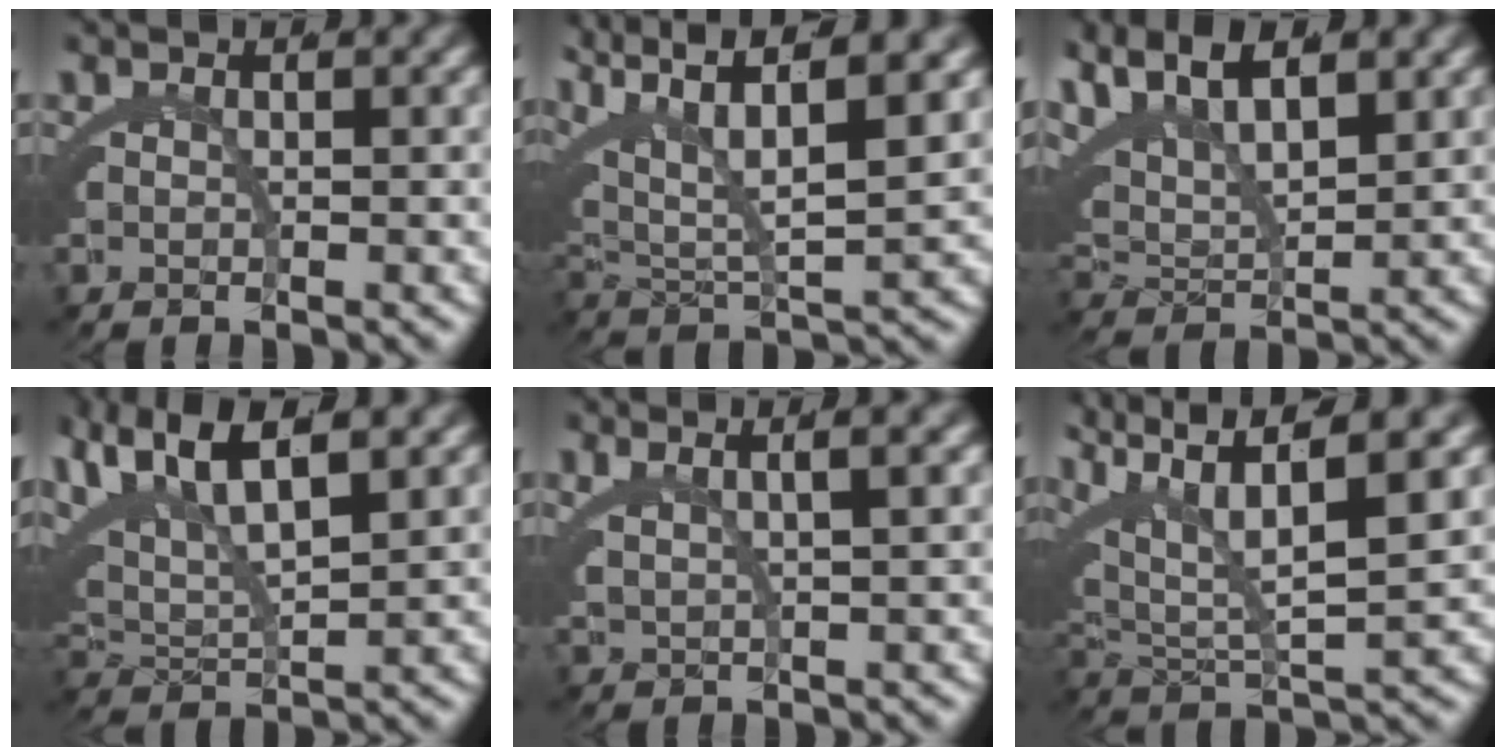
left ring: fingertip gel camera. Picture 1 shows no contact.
{"total": 10.2, "force": [3.8, 5.7, 7.6], "torque": [-0.154, -0.010, 0.063]}
{"total": 8.9, "force": [4.4, 5.5, 5.4], "torque": [-0.128, 0.014, 0.065]}
{"total": 9.6, "force": [4.4, 5.4, 6.7], "torque": [-0.152, 0.008, 0.071]}
{"total": 3.2, "force": [2.3, 0.2, 2.3], "torque": [-0.030, 0.003, 0.046]}
{"total": 9.4, "force": [3.8, 4.7, 7.2], "torque": [-0.143, -0.006, 0.067]}